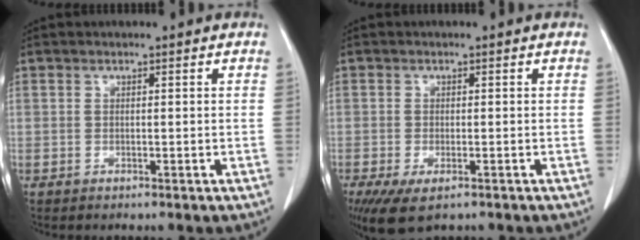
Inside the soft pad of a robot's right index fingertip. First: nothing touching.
{"total": 6.2, "force": [-4.0, 2.3, 4.2], "torque": [-0.069, -0.017, -0.060]}